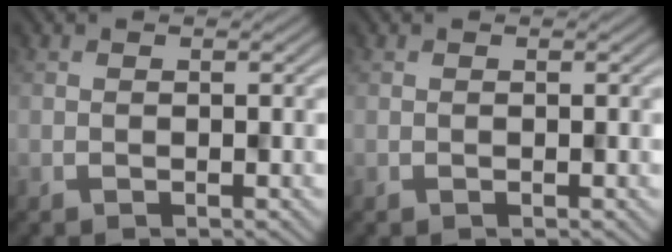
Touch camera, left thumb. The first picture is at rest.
{"total": 0.0}